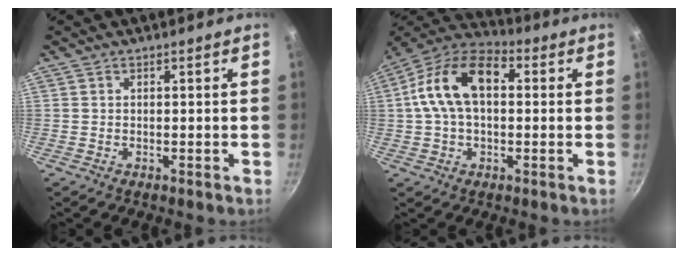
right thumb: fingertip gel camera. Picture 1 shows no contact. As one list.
[{"total": 15.1, "force": [1.9, 9.3, 11.8], "torque": [-0.195, 0.035, 0.012]}]